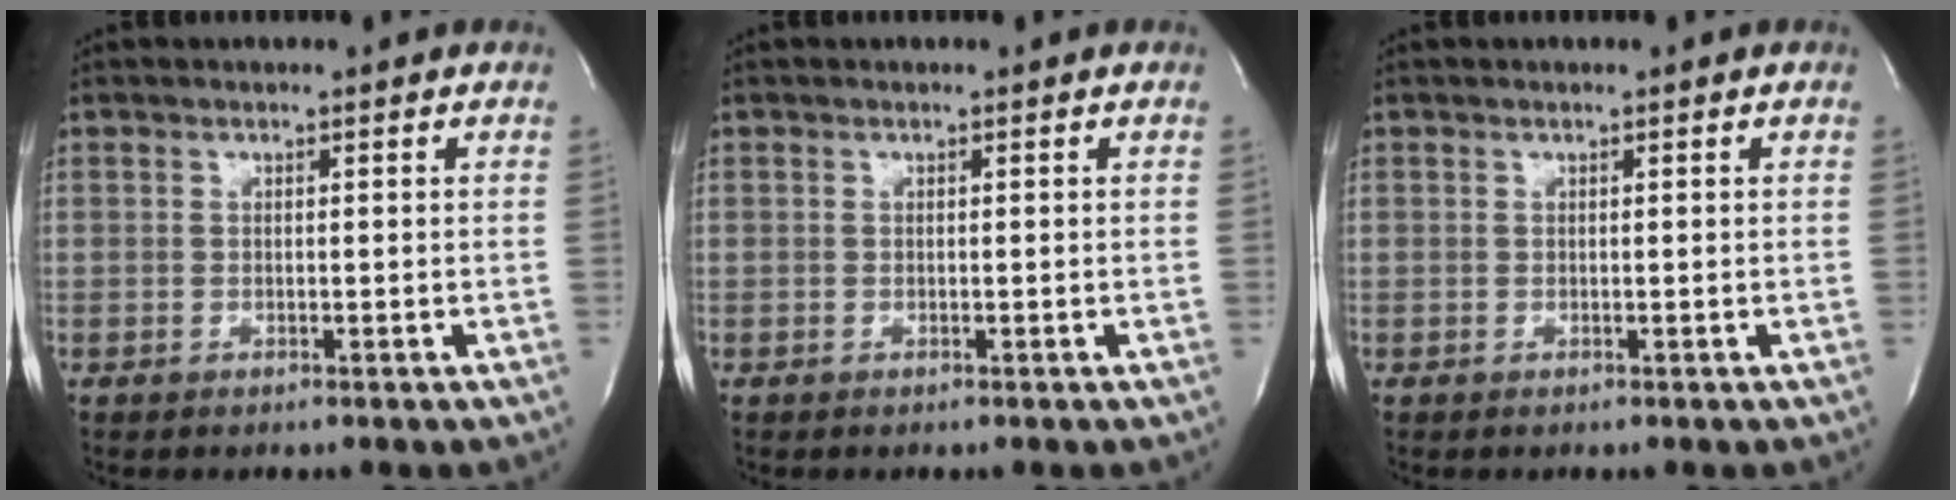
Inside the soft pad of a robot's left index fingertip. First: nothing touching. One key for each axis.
{"total": 0.0}
{"total": 0.0}